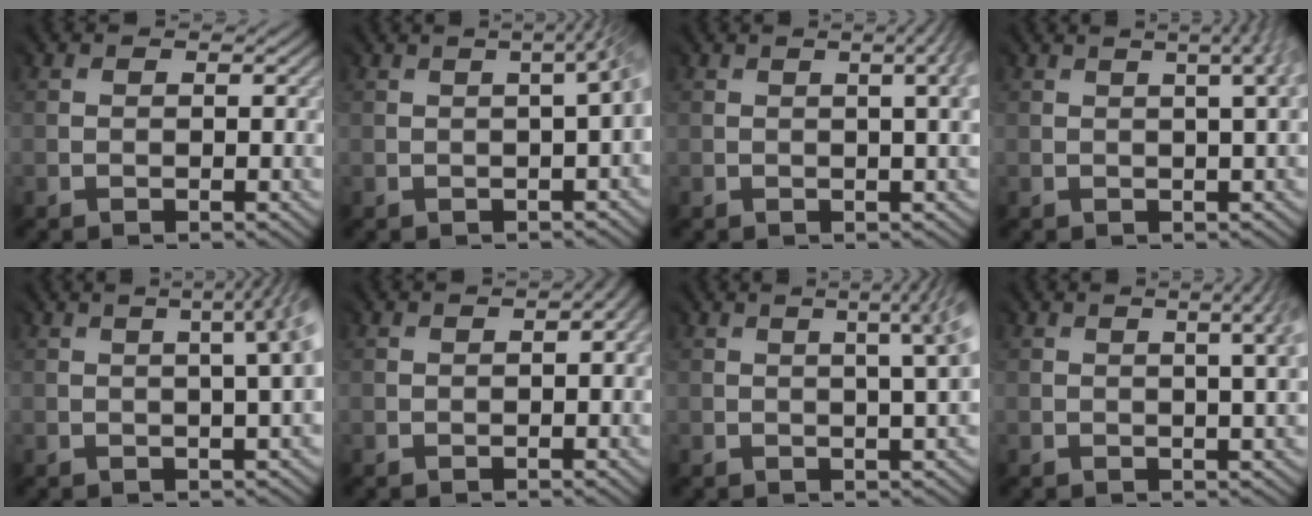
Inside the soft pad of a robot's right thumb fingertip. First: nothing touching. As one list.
[{"total": 3.4, "force": [0.0, 0.8, 3.3], "torque": [-0.012, 0.023, -0.010]}, {"total": 4.3, "force": [1.3, 1.3, 3.9], "torque": [-0.017, 0.020, -0.001]}, {"total": 5.4, "force": [2.3, 1.8, 4.5], "torque": [-0.025, 0.037, 0.010]}, {"total": 6.0, "force": [1.2, 1.8, 5.6], "torque": [-0.032, 0.047, -0.008]}, {"total": 1.0, "force": [-0.2, 0.5, 0.8], "torque": [-0.003, 0.000, 0.005]}, {"total": 5.6, "force": [1.9, 1.6, 5.0], "torque": [-0.033, 0.037, 0.006]}, {"total": 4.7, "force": [1.6, 1.5, 4.1], "torque": [-0.019, 0.027, 0.000]}]